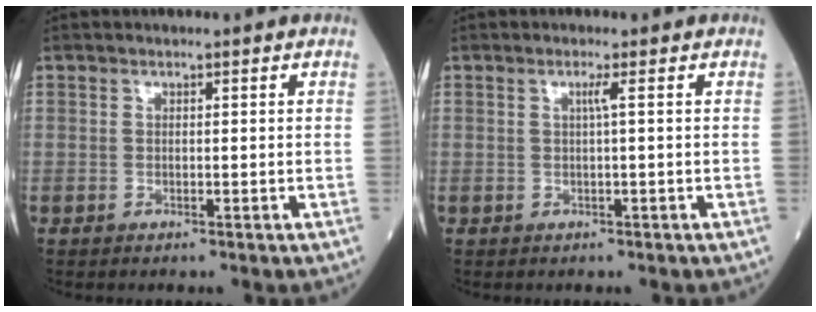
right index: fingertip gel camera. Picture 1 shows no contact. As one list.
[{"total": 1.1, "force": [0.2, -0.4, 1.0], "torque": [-0.020, 0.000, 0.005]}]